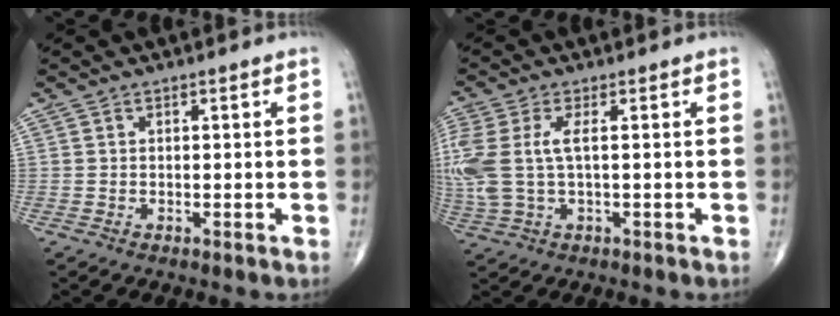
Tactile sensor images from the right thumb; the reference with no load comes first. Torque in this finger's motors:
{"motor_torque": [0.28, 0.33, 1.40, 0.24, 0.12]}